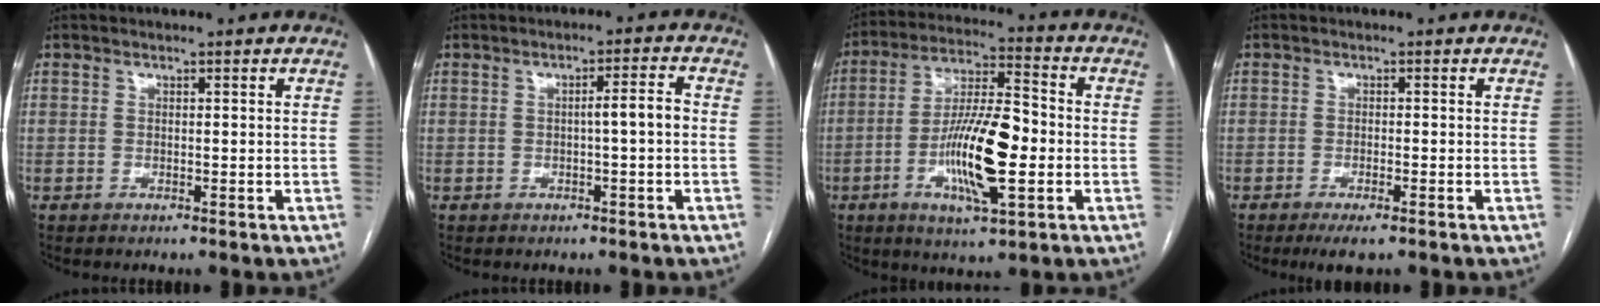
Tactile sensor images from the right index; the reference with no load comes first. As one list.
[{"total": 3.2, "force": [-0.4, 0.0, 3.2], "torque": [-0.046, 0.007, -0.005]}, {"total": 14.3, "force": [-3.3, 2.9, 13.6], "torque": [-0.254, 0.001, -0.058]}, {"total": 3.4, "force": [-2.3, 0.5, 2.5], "torque": [-0.041, -0.007, -0.036]}]